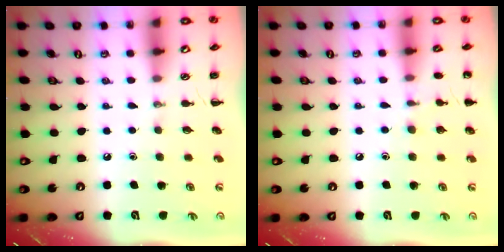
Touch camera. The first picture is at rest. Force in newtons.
{"total": 6.0, "press": 5.8, "slide": 1.7}